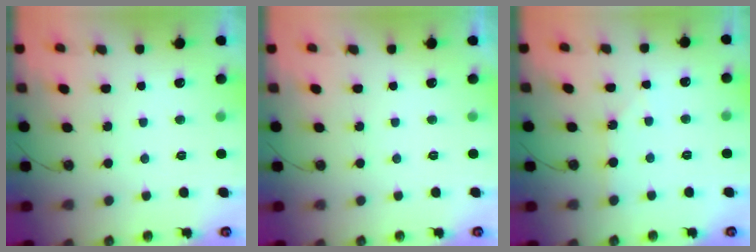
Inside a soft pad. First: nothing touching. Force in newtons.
{"total": 0.0}
{"total": 0.9, "press": 0.9, "slide": 0.1}